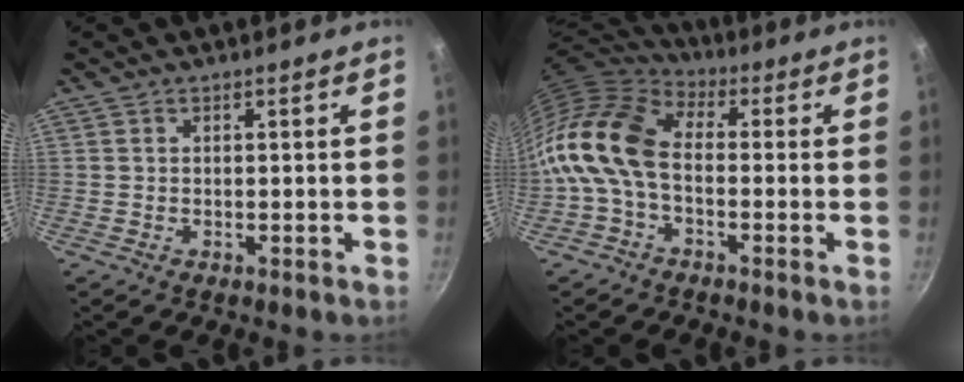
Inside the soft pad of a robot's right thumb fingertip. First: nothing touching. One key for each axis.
{"total": 14.3, "fx": -1.9, "fy": 9.0, "fz": 11.0, "tx": -0.207, "ty": 0.029, "tz": -0.056}